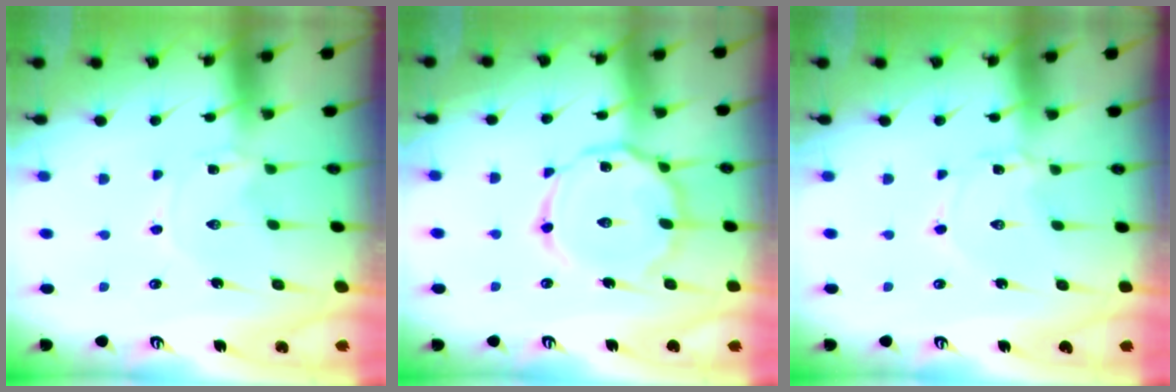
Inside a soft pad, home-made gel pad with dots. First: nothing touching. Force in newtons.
{"total": 15.2, "press": 15.1, "slide": 1.2}
{"total": 1.9, "press": 1.8, "slide": 0.3}